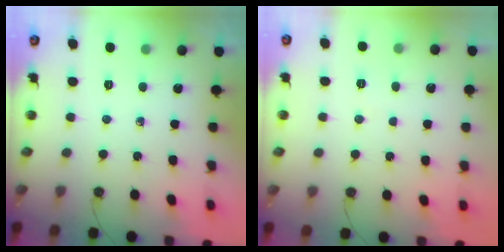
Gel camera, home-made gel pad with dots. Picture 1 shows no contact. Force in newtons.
{"total": 3.9, "press": 3.8, "slide": 0.7}